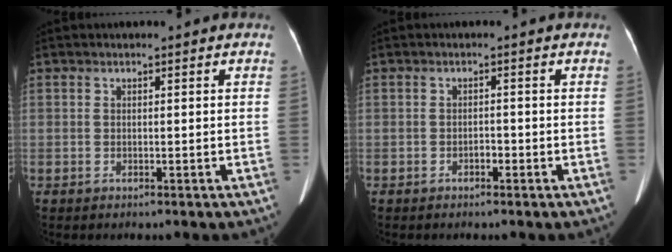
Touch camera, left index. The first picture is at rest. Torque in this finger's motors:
{"motor_torque": [-0.02, 0.05, 0.00, -0.01]}